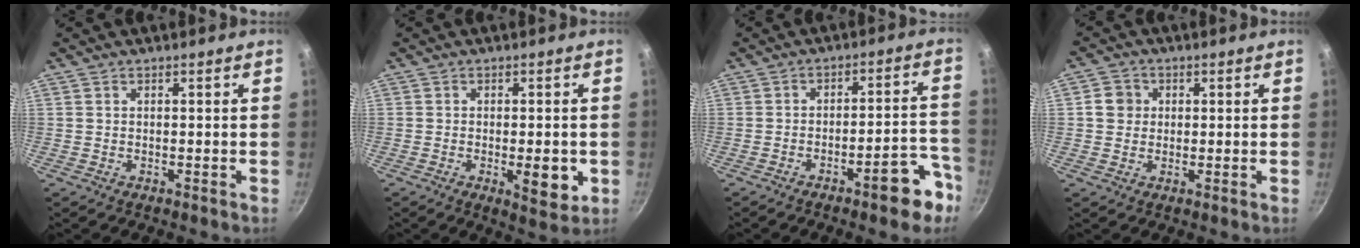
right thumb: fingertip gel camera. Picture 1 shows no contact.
{"total": 6.5, "force": [-1.4, 2.6, 5.8], "torque": [-0.065, -0.006, -0.015]}
{"total": 9.8, "force": [-5.8, 2.8, 7.4], "torque": [-0.074, 0.057, -0.071]}
{"total": 3.9, "force": [0.5, 3.7, 1.2], "torque": [0.002, 0.006, 0.001]}